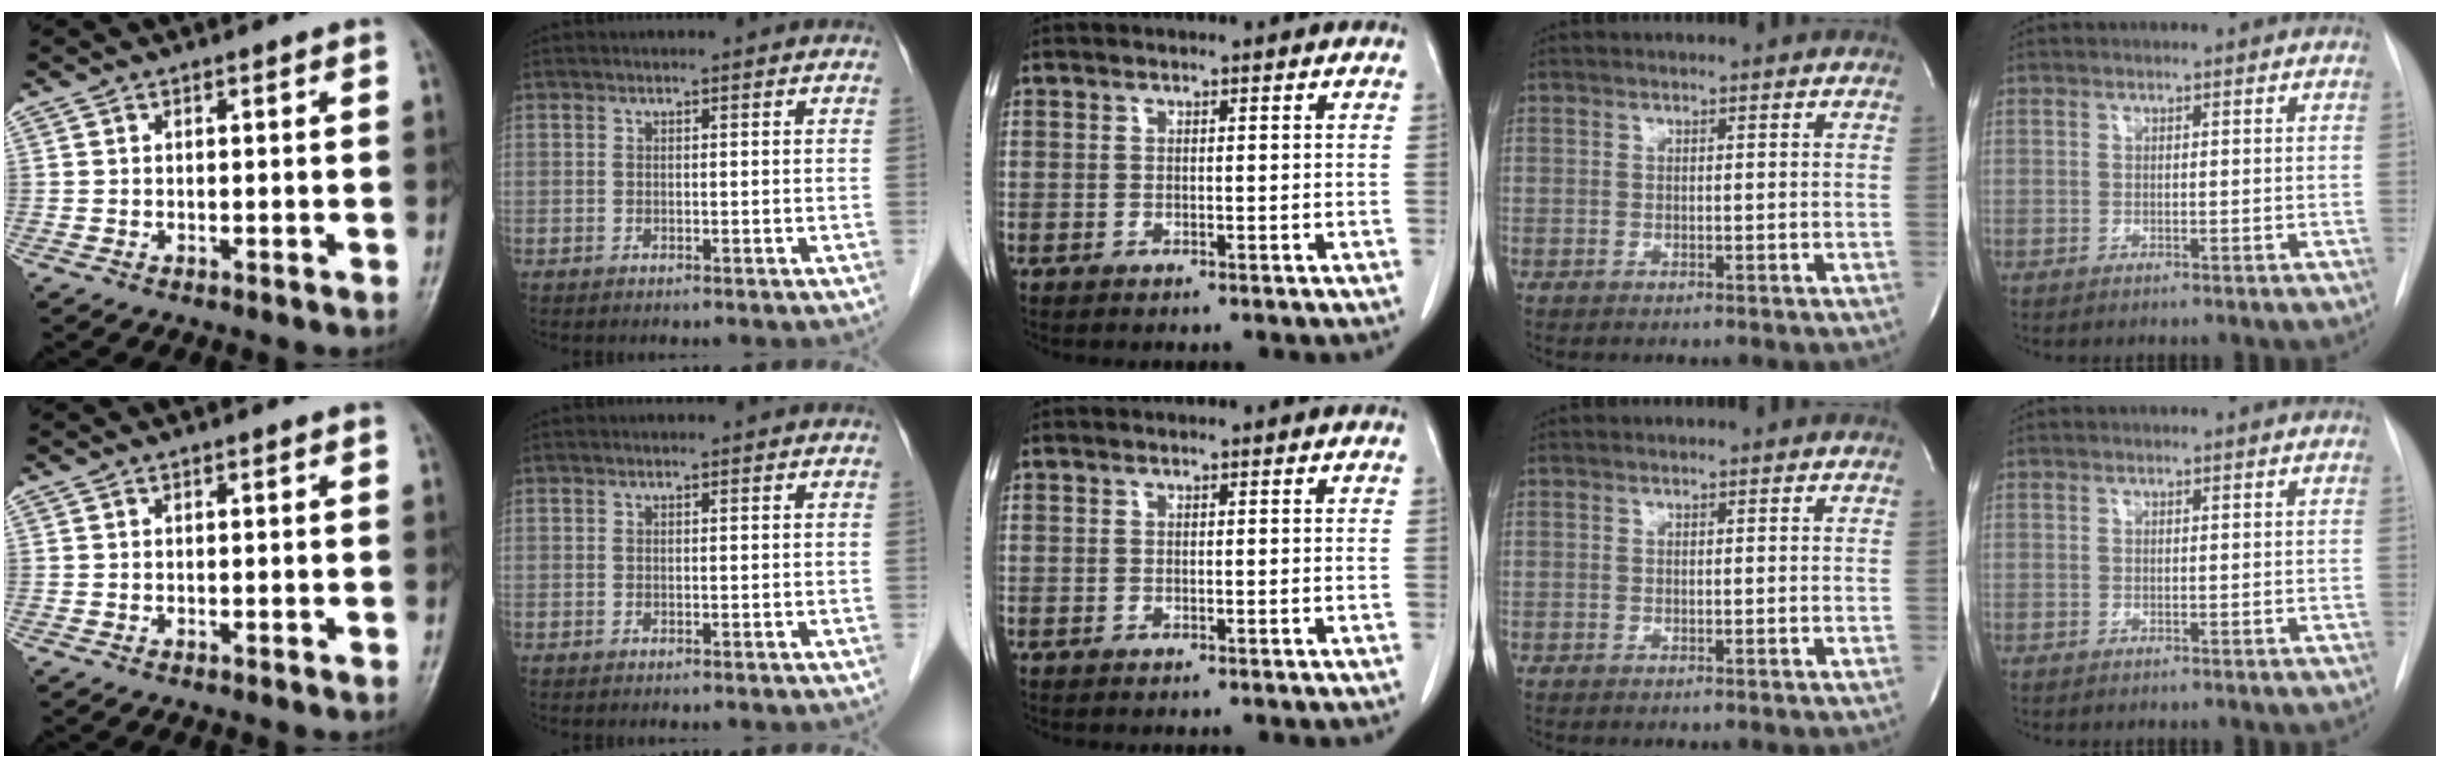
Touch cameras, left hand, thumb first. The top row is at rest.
{}